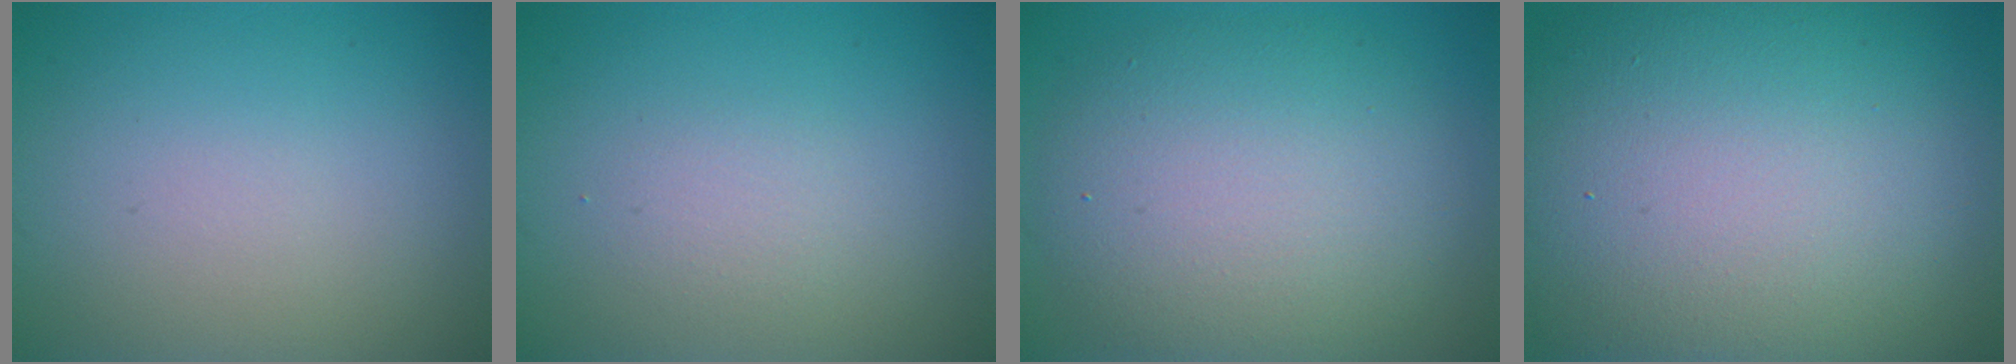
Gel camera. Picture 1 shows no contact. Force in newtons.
{"total": 1.3, "press": 1.3, "slide": 0.0}
{"total": 8.4, "press": 8.4, "slide": 0.7}
{"total": 19.2, "press": 19.2, "slide": 1.4}